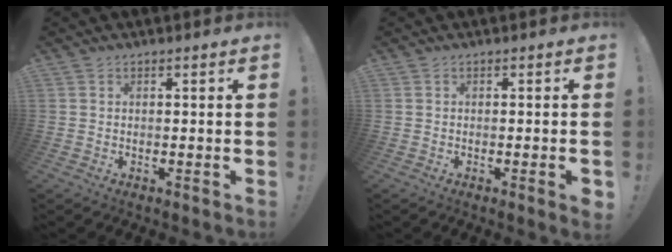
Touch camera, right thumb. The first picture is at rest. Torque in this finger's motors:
{"motor_torque": [0.46, 0.56, 0.24, -0.20, 0.10]}